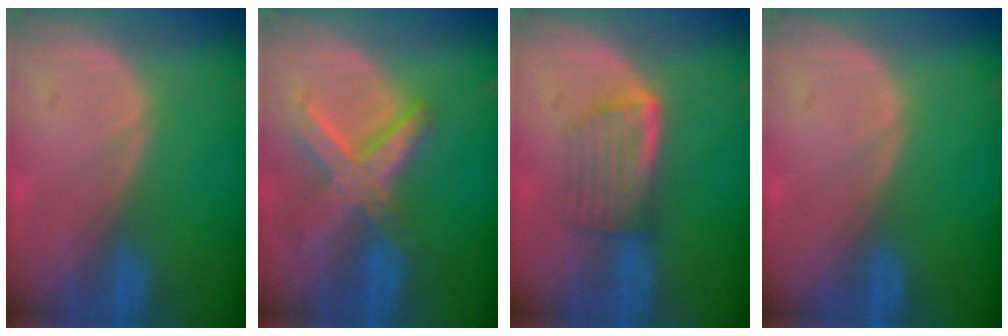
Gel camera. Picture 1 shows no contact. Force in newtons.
{"total": 8.4, "press": 7.2, "slide": 4.3}
{"total": 5.7, "press": 5.3, "slide": 2.3}
{"total": 0.0}